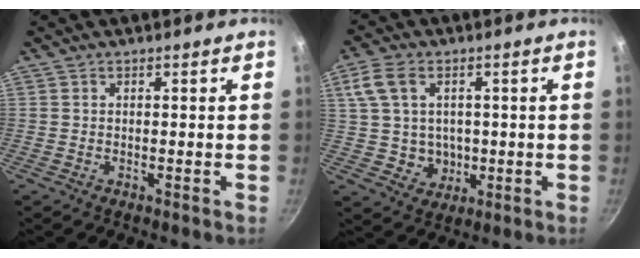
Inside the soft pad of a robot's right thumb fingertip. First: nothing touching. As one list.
[{"total": 9.6, "force": [1.7, 7.7, 5.5], "torque": [-0.089, -0.002, 0.039]}]